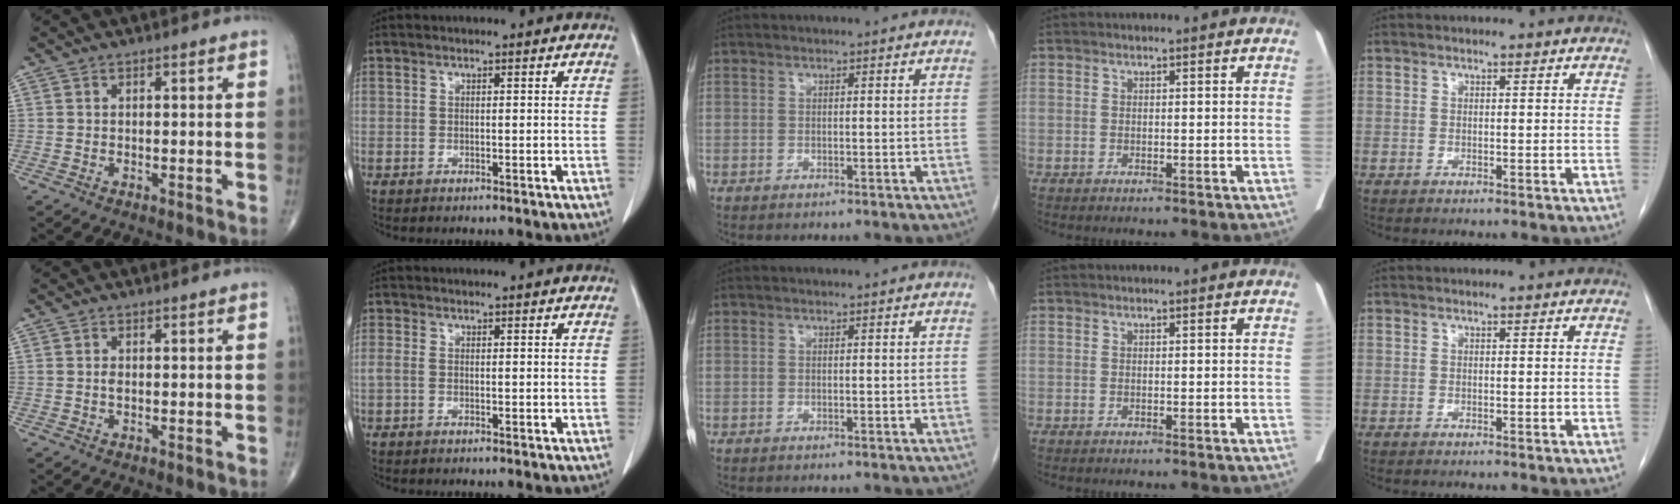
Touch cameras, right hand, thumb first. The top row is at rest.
{"thumb": {"total": 0.9, "force": [0.0, 0.5, 0.7], "torque": [-0.015, 0.001, 0.000]}, "index": {"total": 1.3, "force": [-0.4, 0.6, 1.1], "torque": [-0.032, 0.005, -0.006]}}